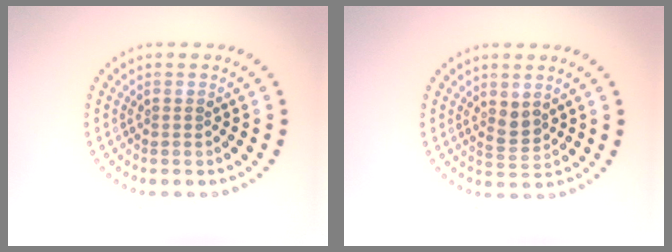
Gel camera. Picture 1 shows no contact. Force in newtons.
{"total": 1.8, "press": 1.6, "slide": 0.9}